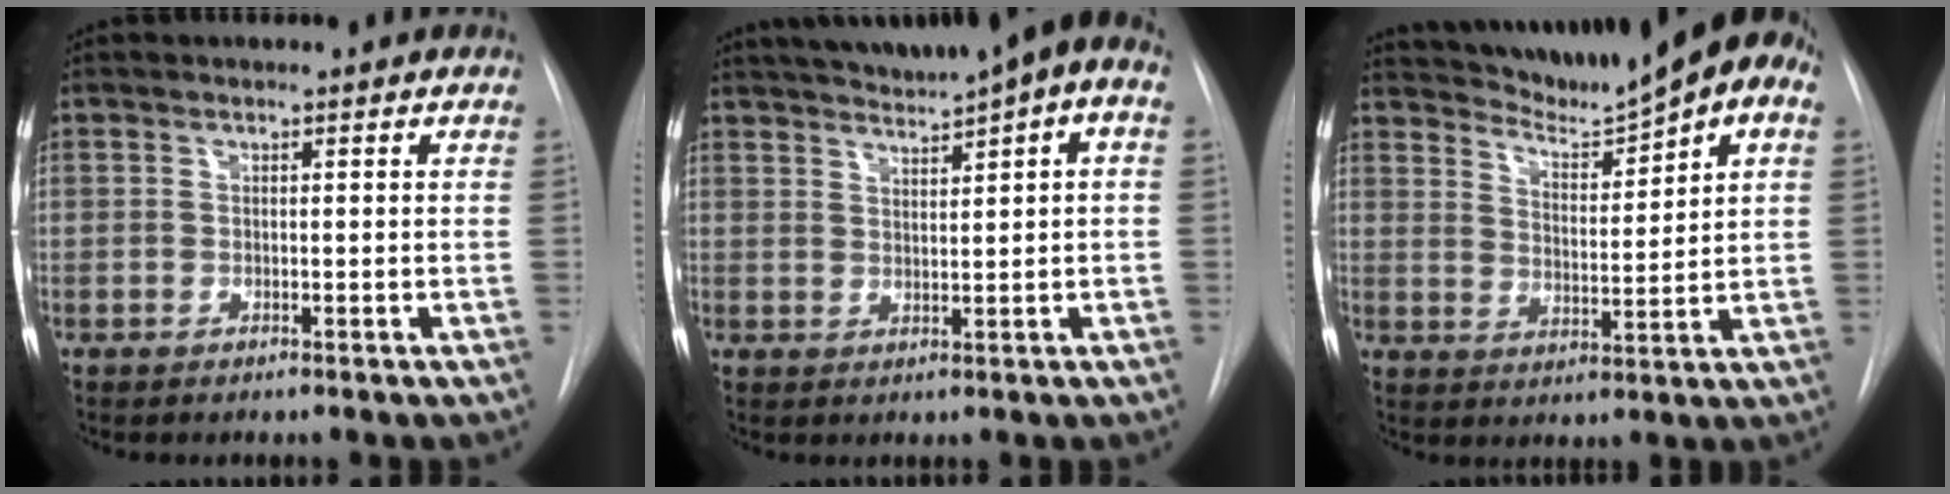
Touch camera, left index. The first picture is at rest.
{"total": 12.1, "force": [7.8, 1.6, 9.1], "torque": [-0.139, 0.027, 0.101]}
{"total": 12.5, "force": [10.1, 0.9, 7.3], "torque": [-0.112, -0.003, 0.151]}